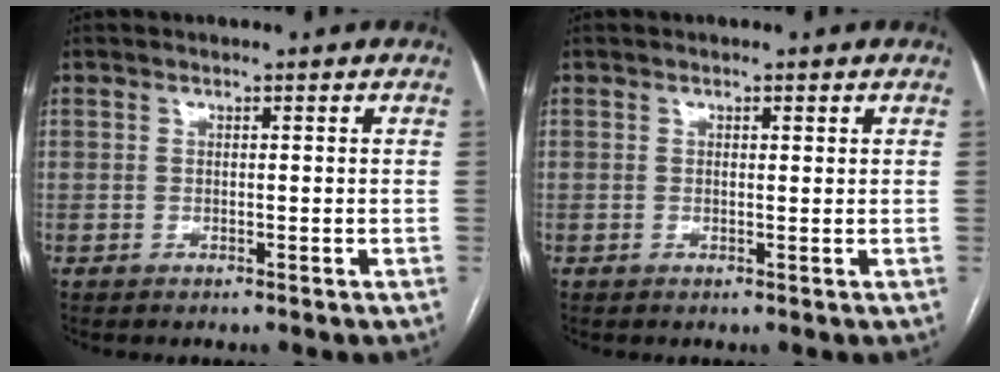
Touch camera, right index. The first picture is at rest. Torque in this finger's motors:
{"motor_torque": [-0.02, -0.01, -0.09, -0.01]}